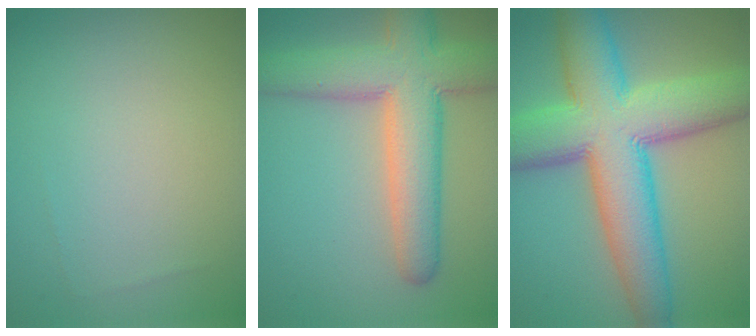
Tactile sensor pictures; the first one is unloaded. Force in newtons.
{"total": 8.7, "press": 8.7, "slide": 0.3}
{"total": 12.3, "press": 12.3, "slide": 0.5}